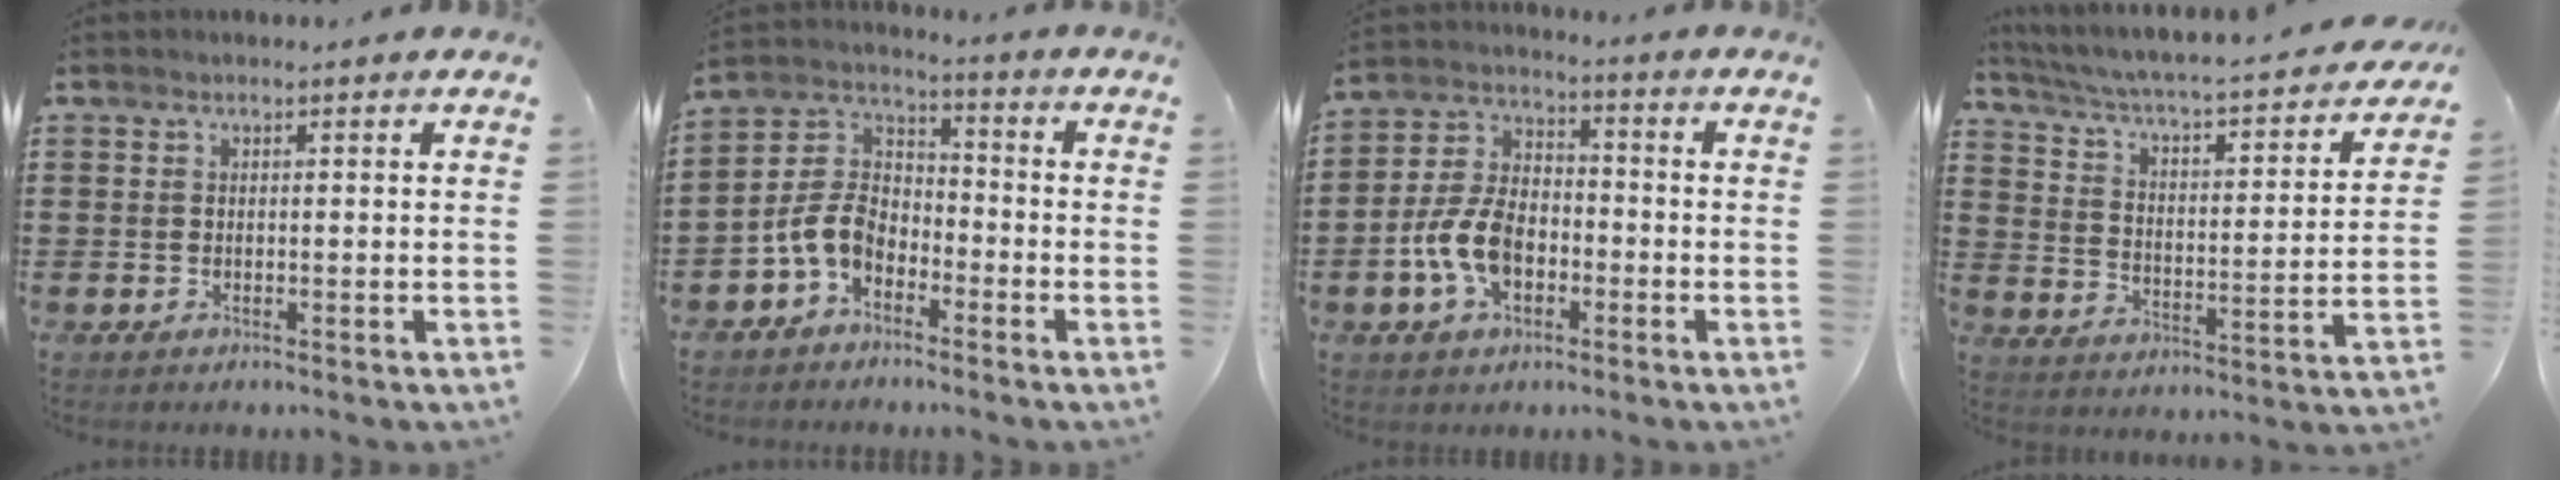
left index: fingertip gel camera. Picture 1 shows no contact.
{"total": 6.9, "force": [-3.6, 4.5, 3.8], "torque": [-0.117, -0.002, -0.081]}
{"total": 9.1, "force": [-3.2, 5.6, 6.4], "torque": [-0.164, 0.004, -0.069]}
{"total": 3.4, "force": [2.7, 0.4, 2.0], "torque": [-0.056, -0.035, 0.034]}